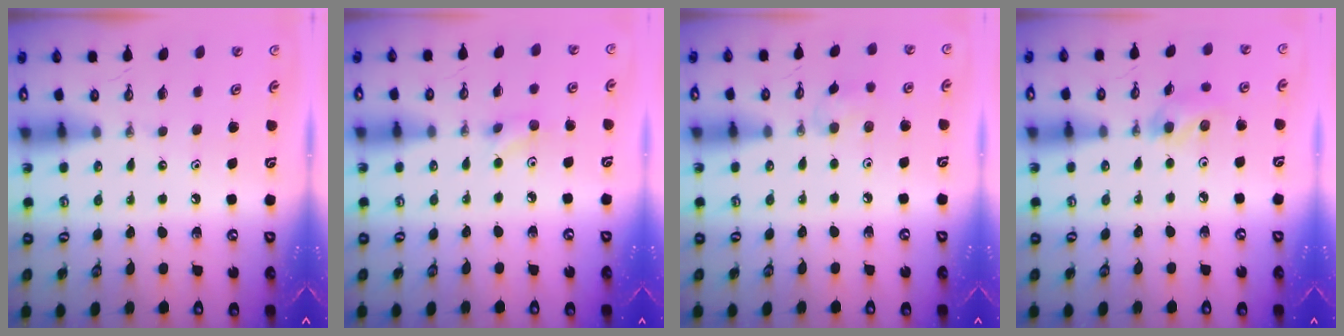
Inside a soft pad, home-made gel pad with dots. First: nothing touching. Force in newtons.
{"total": 5.0, "press": 4.9, "slide": 0.8}
{"total": 6.0, "press": 5.7, "slide": 1.9}
{"total": 6.2, "press": 6.1, "slide": 1.0}